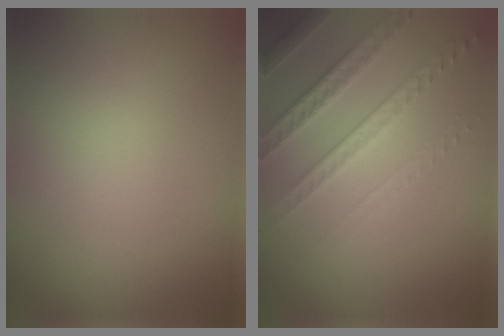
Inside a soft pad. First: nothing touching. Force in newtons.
{"total": 4.7, "press": 3.2, "slide": 3.4}